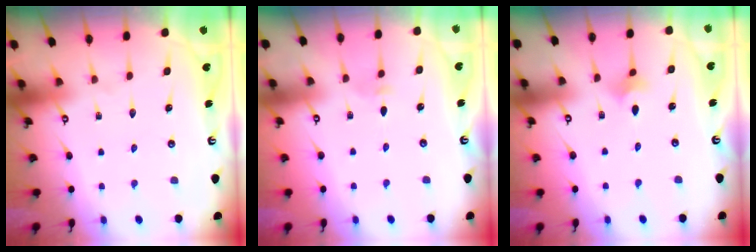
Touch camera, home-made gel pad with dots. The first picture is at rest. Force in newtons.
{"total": 2.8, "press": 2.7, "slide": 0.7}
{"total": 2.5, "press": 2.5, "slide": 0.5}